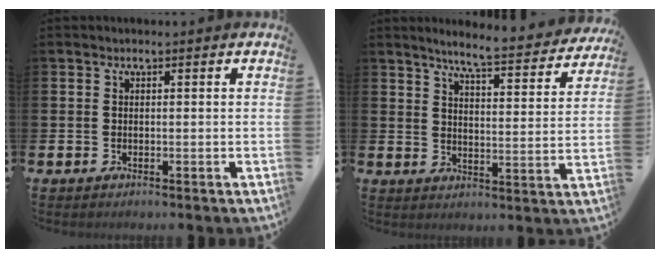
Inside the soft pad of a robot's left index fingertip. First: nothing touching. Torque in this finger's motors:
{"motor_torque": [-0.27, -1.05, 0.40, 0.10]}